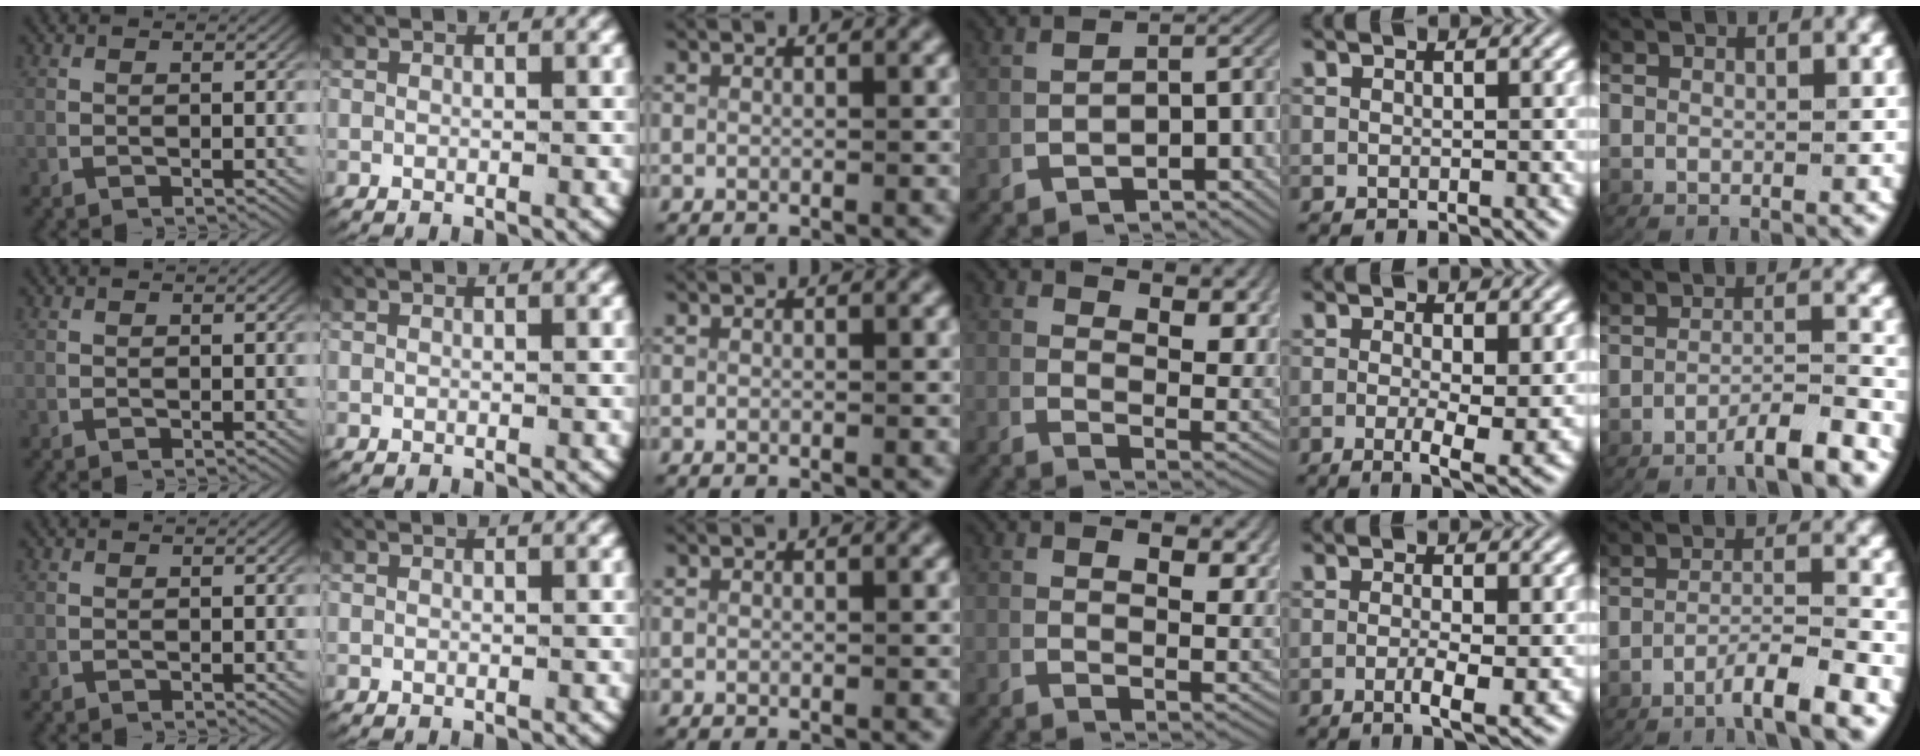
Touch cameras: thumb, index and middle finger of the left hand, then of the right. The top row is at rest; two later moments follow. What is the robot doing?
{"motion": "lift_and_place", "object": "map"}